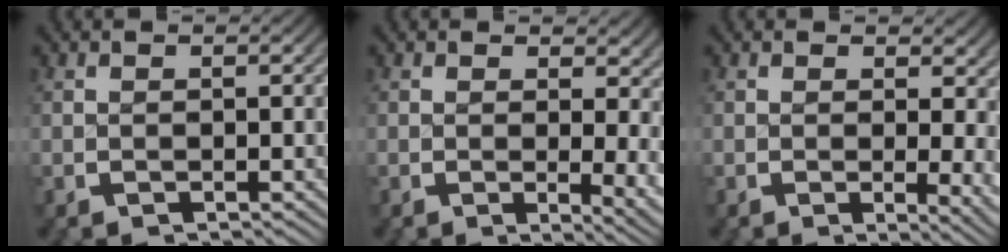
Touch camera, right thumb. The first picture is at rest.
{"total": 3.5, "force": [0.7, 1.6, 3.0], "torque": [-0.024, -0.011, 0.008]}
{"total": 3.1, "force": [0.5, 1.3, 2.8], "torque": [-0.022, -0.009, 0.004]}